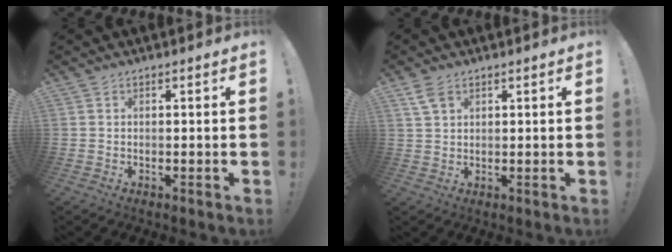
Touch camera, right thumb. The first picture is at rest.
{"total": 4.3, "force": [2.4, 2.4, 2.6], "torque": [-0.039, -0.008, 0.045]}